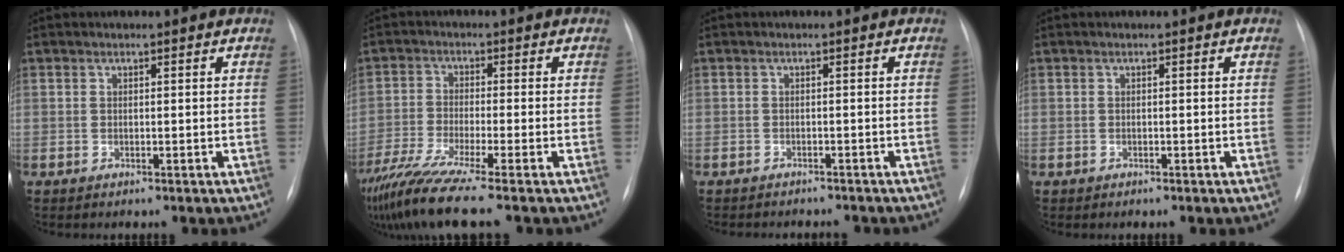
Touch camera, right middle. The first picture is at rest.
{"total": 10.4, "force": [-8.1, -1.4, 6.5], "torque": [-0.122, -0.039, -0.139]}
{"total": 5.9, "force": [-5.5, 1.5, 1.6], "torque": [-0.017, -0.003, -0.063]}
{"total": 0.0}